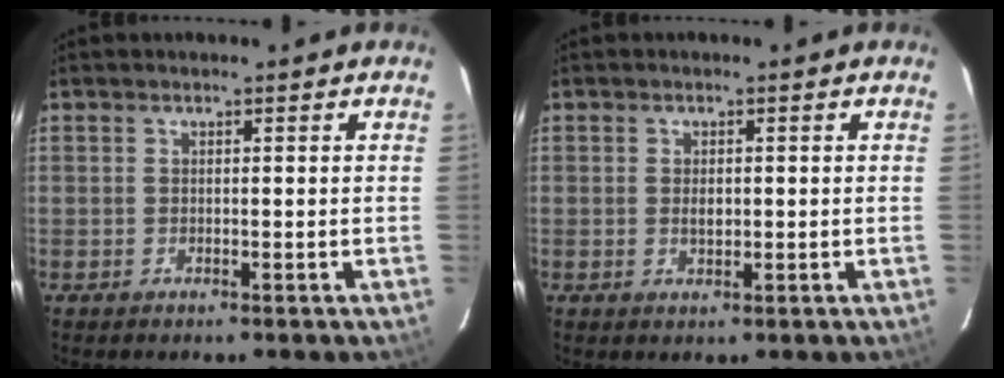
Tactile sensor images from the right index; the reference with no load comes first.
{"total": 1.8, "force": [0.0, 1.2, 1.4], "torque": [-0.022, -0.001, 0.001]}